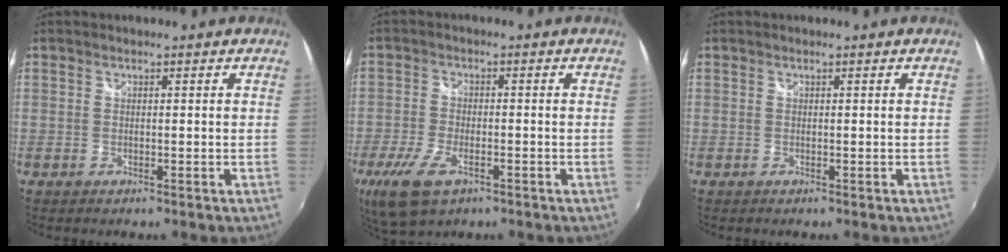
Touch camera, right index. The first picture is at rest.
{"total": 10.9, "force": [-5.9, 5.3, 7.4], "torque": [-0.180, -0.029, -0.106]}
{"total": 0.0}